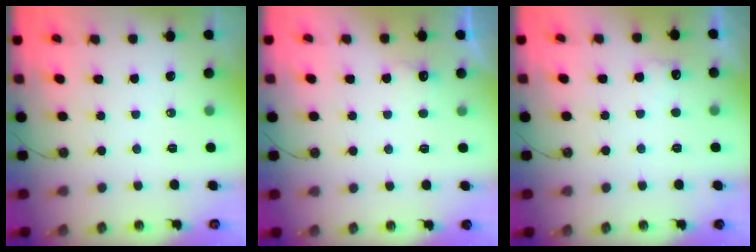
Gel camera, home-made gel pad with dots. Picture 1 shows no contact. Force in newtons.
{"total": 7.3, "press": 7.2, "slide": 1.3}
{"total": 6.4, "press": 6.2, "slide": 1.3}